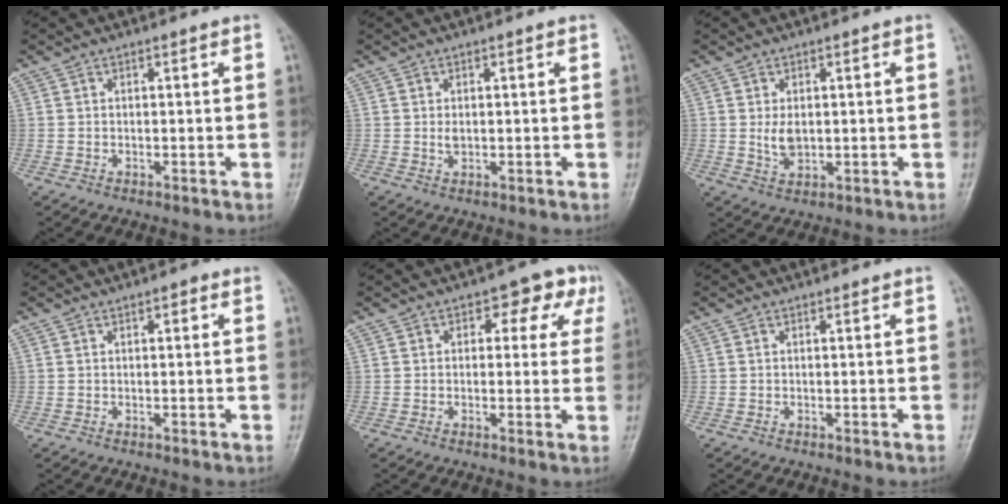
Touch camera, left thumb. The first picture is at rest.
{"total": 1.2, "force": [0.2, 0.8, 1.0], "torque": [-0.015, -0.002, 0.006]}
{"total": 3.5, "force": [0.4, 2.2, 2.7], "torque": [-0.043, -0.008, 0.013]}
{"total": 1.4, "force": [0.5, 0.6, 1.1], "torque": [-0.011, 0.002, 0.005]}
{"total": 7.2, "force": [2.8, 4.4, 5.0], "torque": [-0.014, 0.004, 0.023]}
{"total": 0.0}